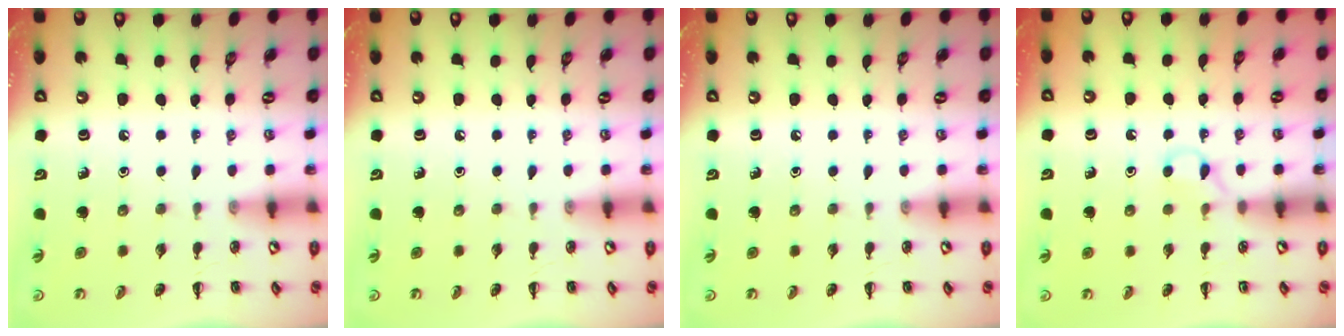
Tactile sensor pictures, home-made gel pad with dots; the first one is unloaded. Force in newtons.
{"total": 0.0}
{"total": 0.0}
{"total": 4.5, "press": 4.2, "slide": 1.5}